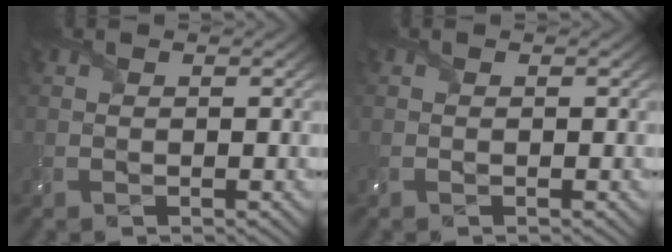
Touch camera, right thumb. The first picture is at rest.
{"total": 0.0}